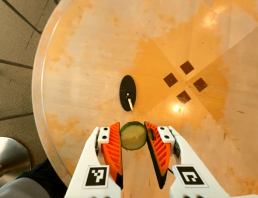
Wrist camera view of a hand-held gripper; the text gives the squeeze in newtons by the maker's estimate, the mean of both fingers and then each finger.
{"total": 9.2, "left": 9.4, "right": 9.0}